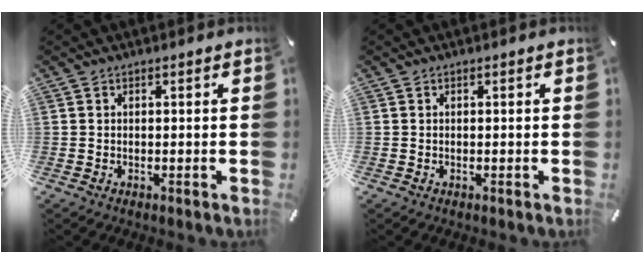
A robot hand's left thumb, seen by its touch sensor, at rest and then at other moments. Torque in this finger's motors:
{"motor_torque": [-0.02, 0.03, -0.01, 0.00, 0.04]}